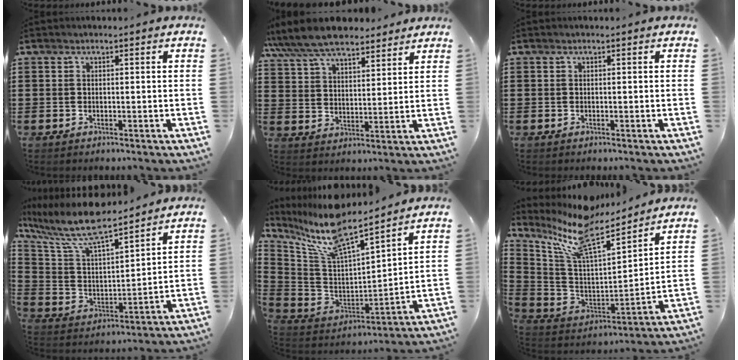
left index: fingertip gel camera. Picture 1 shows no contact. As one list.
[{"total": 8.4, "force": [7.5, 2.2, 3.0], "torque": [-0.086, -0.020, 0.139]}, {"total": 0.0}, {"total": 10.4, "force": [8.7, 1.4, 5.5], "torque": [-0.142, -0.049, 0.150]}, {"total": 10.2, "force": [8.1, 1.8, 5.9], "torque": [-0.157, -0.051, 0.132]}, {"total": 11.0, "force": [8.6, 2.2, 6.4], "torque": [-0.166, -0.050, 0.143]}]